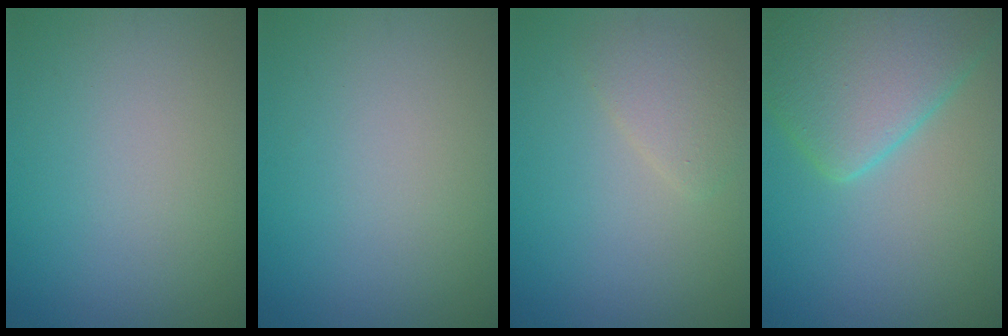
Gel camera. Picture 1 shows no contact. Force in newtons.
{"total": 0.0}
{"total": 2.1, "press": 2.1, "slide": 0.1}
{"total": 8.5, "press": 8.5, "slide": 0.5}